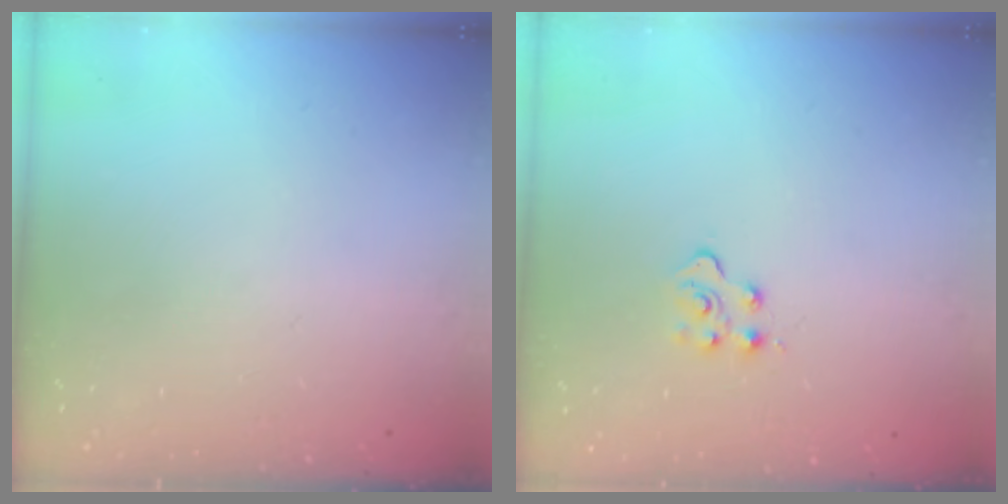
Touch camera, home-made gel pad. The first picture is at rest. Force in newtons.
{"total": 4.9, "press": 4.9, "slide": 0.3}